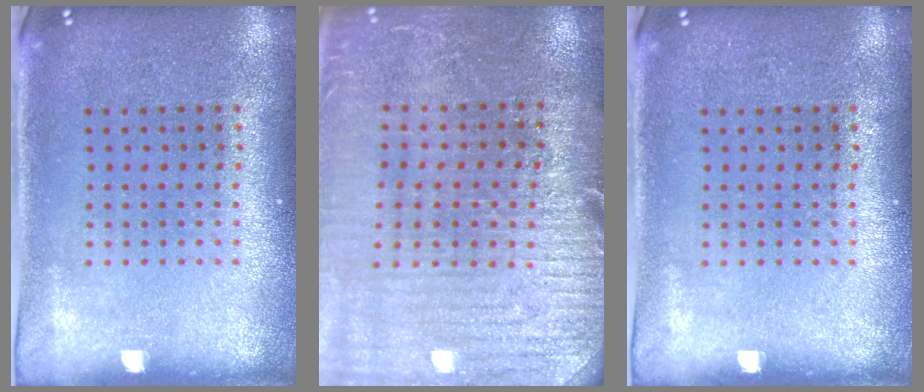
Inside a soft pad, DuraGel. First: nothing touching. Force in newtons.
{"total": 3.0, "press": 3.0, "slide": 0.4}
{"total": 0.0}